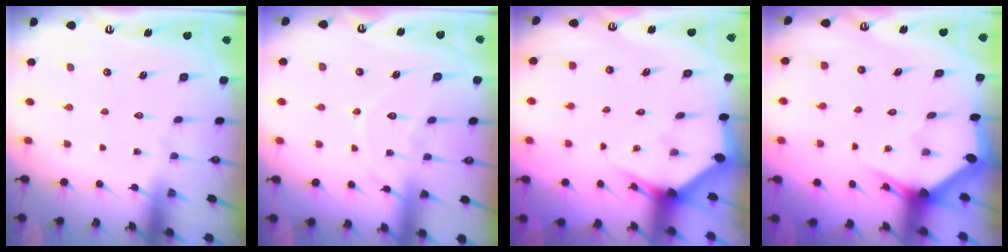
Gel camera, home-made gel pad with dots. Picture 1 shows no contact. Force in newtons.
{"total": 8.7, "press": 8.7, "slide": 0.7}
{"total": 2.8, "press": 2.8, "slide": 0.2}
{"total": 3.2, "press": 3.2, "slide": 0.0}